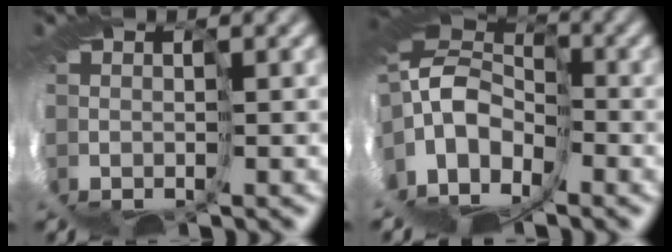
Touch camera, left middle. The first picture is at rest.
{"total": 7.4, "force": [1.8, 4.4, 5.7], "torque": [-0.119, 0.009, 0.029]}